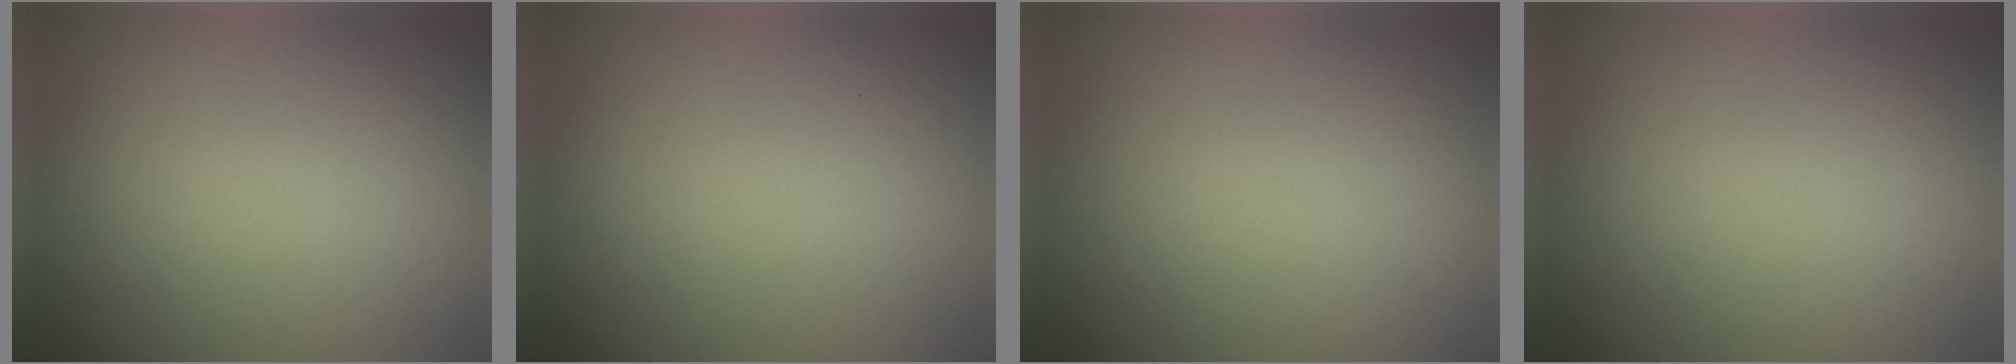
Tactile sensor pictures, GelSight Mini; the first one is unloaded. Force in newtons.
{"total": 0.0}
{"total": 0.0}
{"total": 0.0}